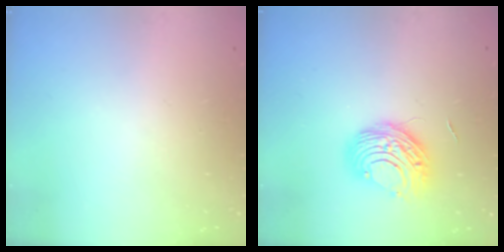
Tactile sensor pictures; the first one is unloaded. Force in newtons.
{"total": 9.1, "press": 9.1, "slide": 0.5}